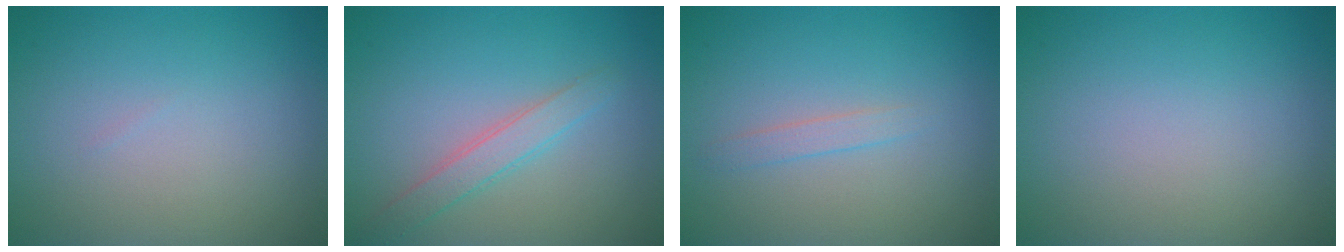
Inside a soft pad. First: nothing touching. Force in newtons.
{"total": 2.2, "press": 2.2, "slide": 0.1}
{"total": 1.1, "press": 1.1, "slide": 0.0}
{"total": 0.0}